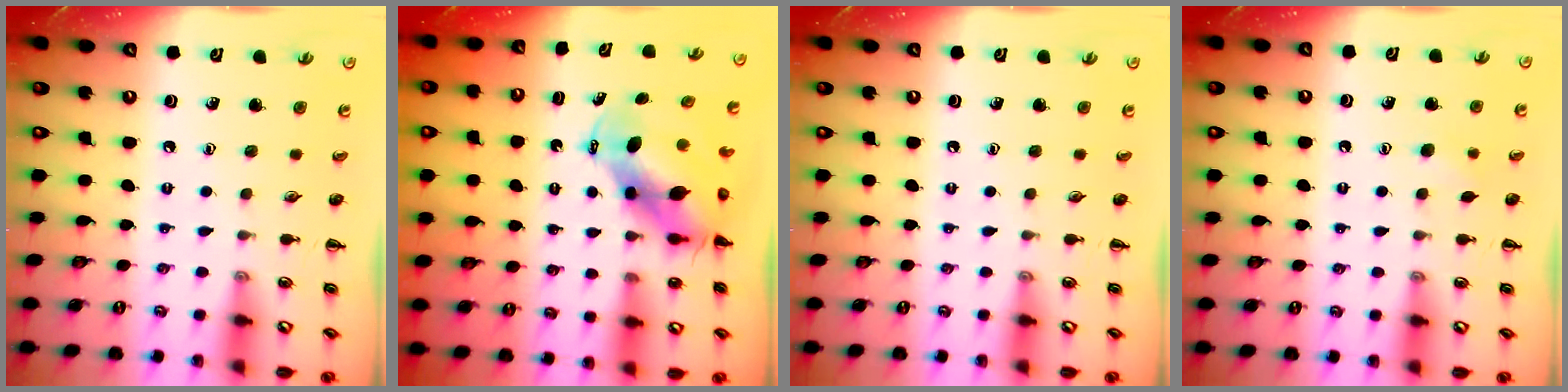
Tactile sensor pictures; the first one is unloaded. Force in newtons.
{"total": 7.2, "press": 7.0, "slide": 1.6}
{"total": 0.0}
{"total": 5.4, "press": 5.2, "slide": 1.4}